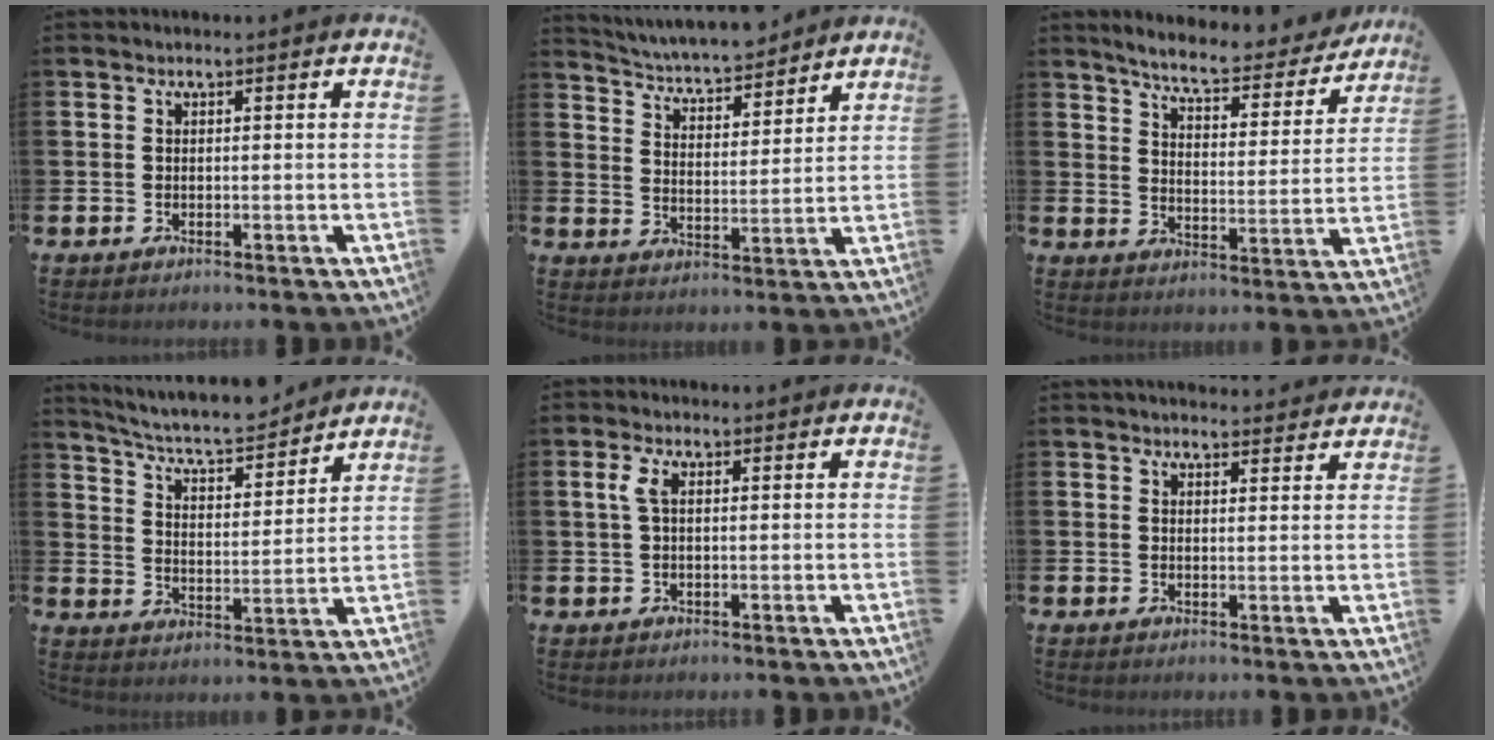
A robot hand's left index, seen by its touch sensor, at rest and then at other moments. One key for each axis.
{"total": 5.2, "fx": 5.1, "fy": 0.8, "fz": 0.5, "tx": -0.040, "ty": -0.040, "tz": 0.086}
{"total": 6.6, "fx": 6.2, "fy": 0.8, "fz": 2.1, "tx": -0.064, "ty": -0.042, "tz": 0.102}
{"total": 6.6, "fx": 6.3, "fy": 0.9, "fz": 1.7, "tx": -0.059, "ty": -0.049, "tz": 0.106}
{"total": 2.7, "fx": 0.7, "fy": 1.1, "fz": 2.4, "tx": -0.052, "ty": 0.009, "tz": 0.011}
{"total": 2.6, "fx": 2.6, "fy": 0.4, "fz": 0.1, "tx": 0.003, "ty": -0.015, "tz": 0.045}